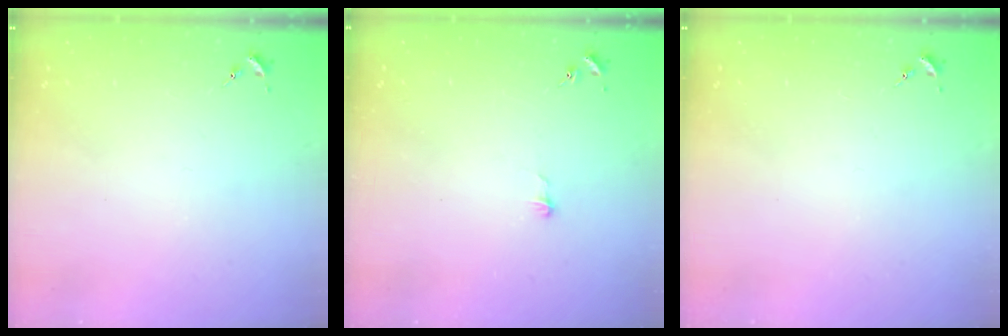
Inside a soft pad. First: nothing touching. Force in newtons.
{"total": 2.6, "press": 2.6, "slide": 0.2}
{"total": 0.0}